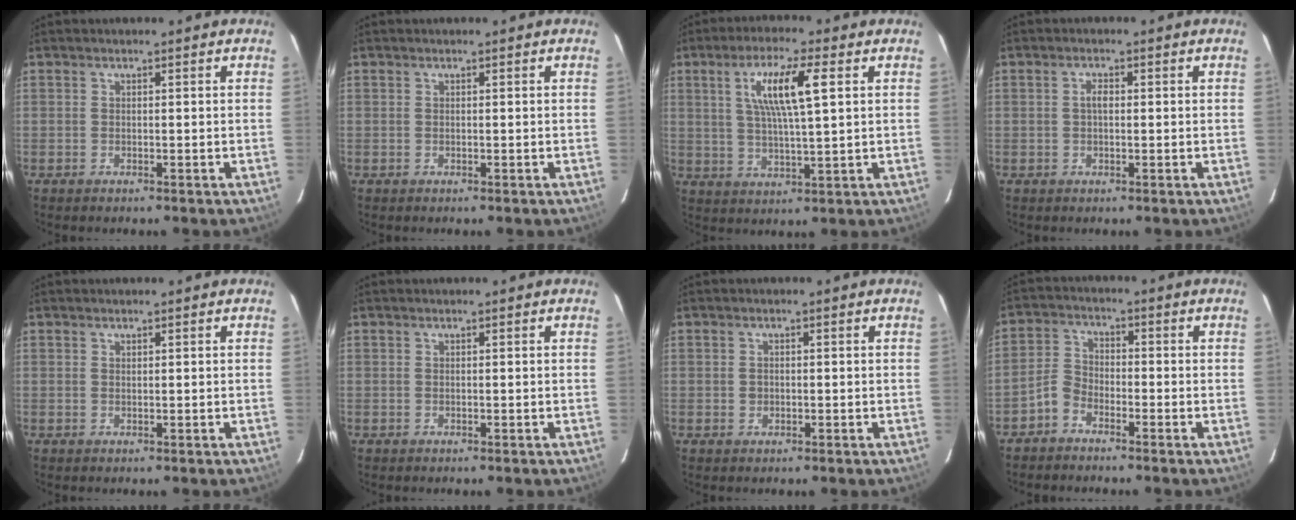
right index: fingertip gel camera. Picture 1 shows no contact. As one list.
[{"total": 0.0}, {"total": 9.6, "force": [3.0, 1.3, 9.0], "torque": [-0.167, 0.003, 0.056]}, {"total": 1.6, "force": [0.1, 0.8, 1.4], "torque": [-0.026, 0.006, -0.002]}, {"total": 0.0}, {"total": 0.0}, {"total": 1.3, "force": [-0.2, 1.2, 0.4], "torque": [-0.005, 0.002, -0.002]}, {"total": 3.9, "force": [-2.8, 2.3, 1.3], "torque": [-0.030, 0.015, -0.063]}]